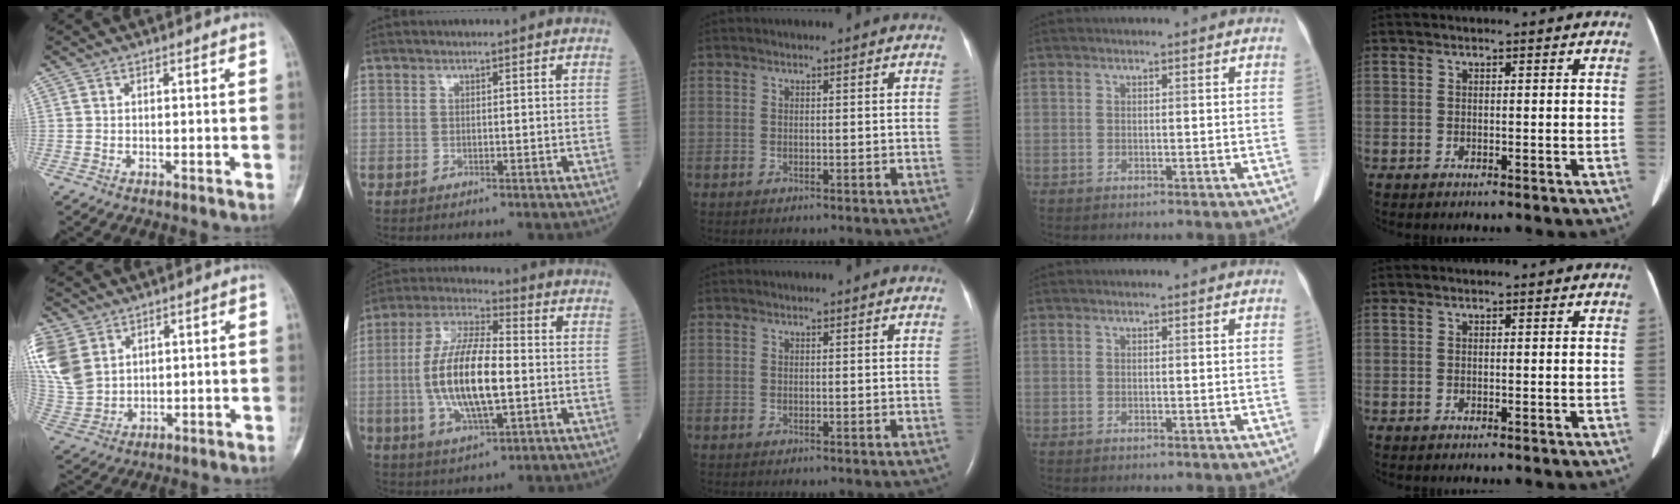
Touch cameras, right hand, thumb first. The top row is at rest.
{"thumb": {"total": 14.2, "force": [5.6, 10.6, 7.7], "torque": [-0.192, -0.003, 0.124]}, "index": {"total": 14.6, "force": [-1.5, 4.3, 13.9], "torque": [-0.284, 0.002, -0.026]}}